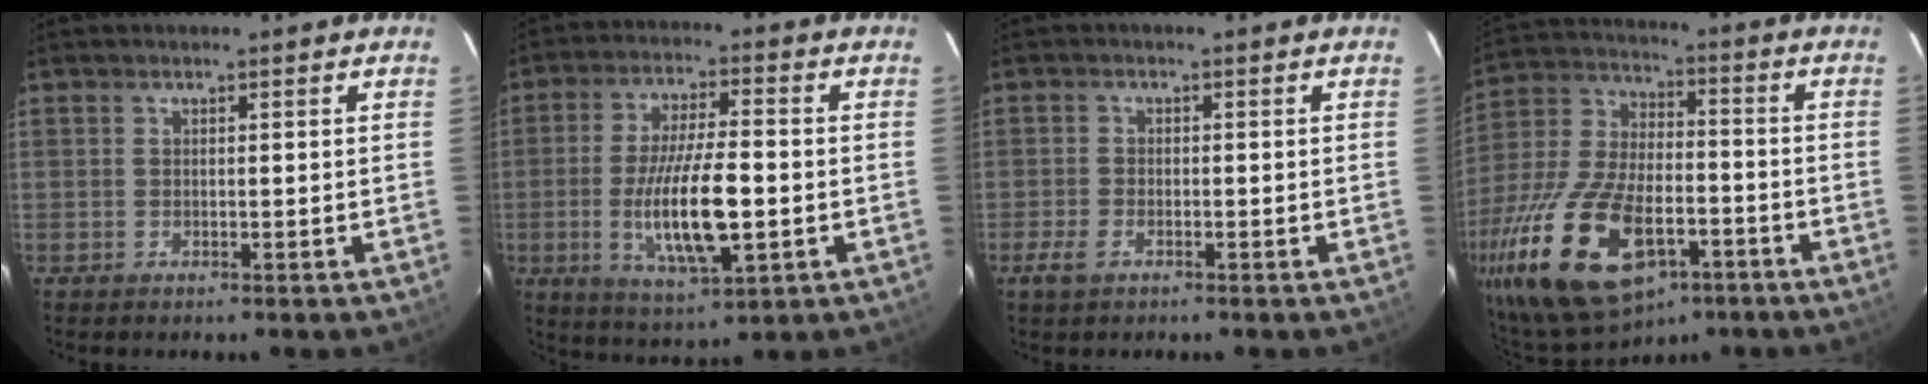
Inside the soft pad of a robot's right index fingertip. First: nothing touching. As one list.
[{"total": 14.3, "force": [-2.8, 4.1, 13.4], "torque": [-0.260, -0.015, -0.044]}, {"total": 3.0, "force": [-1.9, 1.5, 1.9], "torque": [-0.048, -0.002, -0.037]}, {"total": 23.6, "force": [-11.7, 12.0, 16.6], "torque": [-0.361, -0.030, -0.196]}]